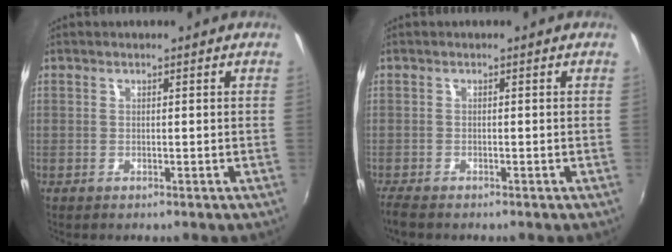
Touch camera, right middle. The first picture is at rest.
{"total": 2.7, "force": [-2.4, 0.6, 1.1], "torque": [-0.027, -0.015, -0.048]}